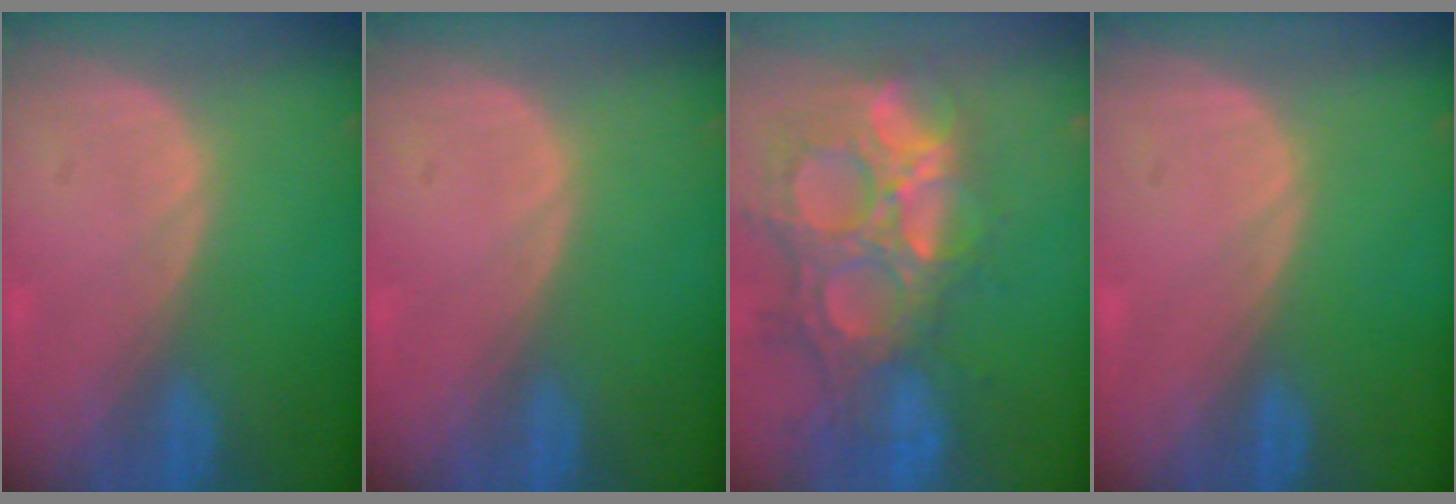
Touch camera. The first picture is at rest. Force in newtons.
{"total": 0.0}
{"total": 14.8, "press": 12.1, "slide": 8.4}
{"total": 0.0}